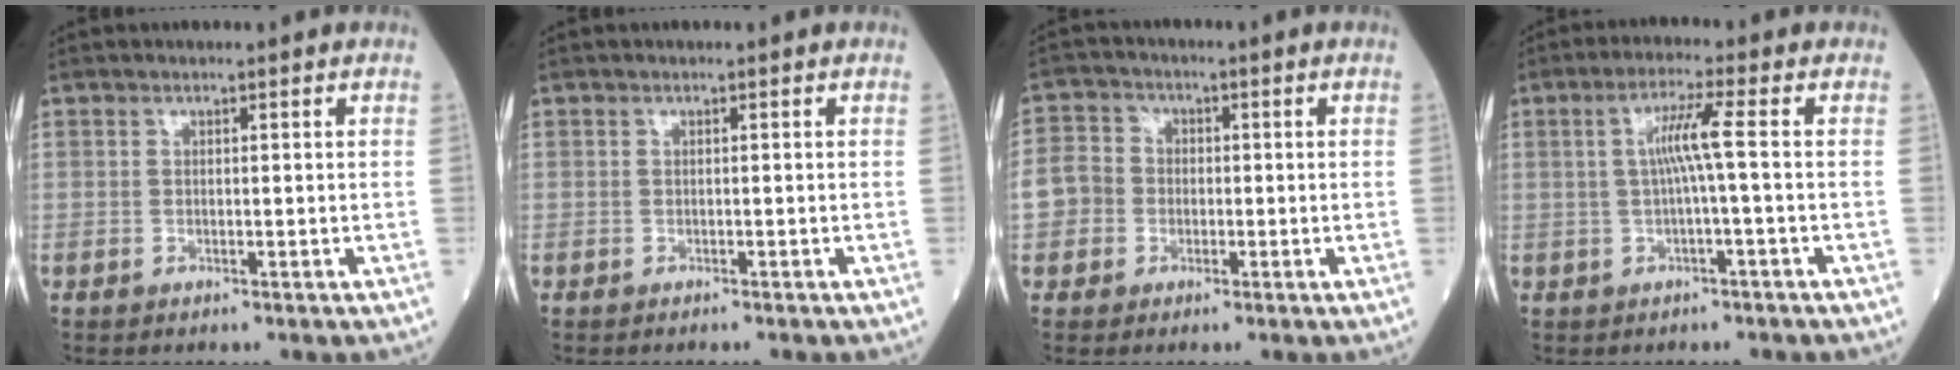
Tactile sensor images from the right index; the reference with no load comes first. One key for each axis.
{"total": 0.5, "fx": -0.5, "fy": 0.0, "fz": 0.2, "tx": 0.000, "ty": 0.000, "tz": -0.007}
{"total": 5.3, "fx": -1.1, "fy": 4.9, "fz": 1.6, "tx": -0.043, "ty": 0.021, "tz": -0.026}
{"total": 4.7, "fx": 0.1, "fy": -0.8, "fz": 4.6, "tx": -0.088, "ty": 0.011, "tz": 0.007}